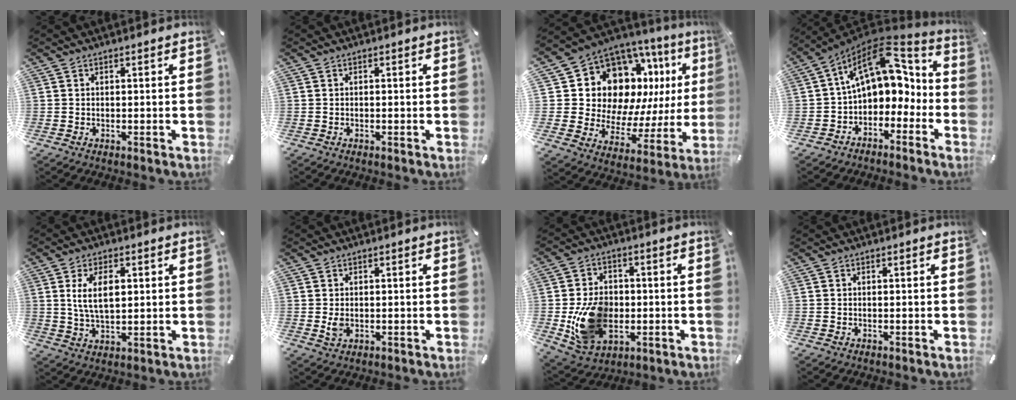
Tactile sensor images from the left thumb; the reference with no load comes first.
{"total": 0.0}
{"total": 15.6, "force": [7.7, 11.3, 7.6], "torque": [-0.128, -0.082, 0.157]}
{"total": 15.5, "force": [5.1, 10.3, 10.4], "torque": [-0.153, -0.039, 0.091]}
{"total": 8.4, "force": [2.1, 4.4, 6.8], "torque": [-0.139, -0.003, 0.030]}
{"total": 2.4, "force": [0.1, 1.8, 1.6], "torque": [-0.028, -0.004, -0.002]}
{"total": 14.4, "force": [-2.0, 11.2, 8.9], "torque": [-0.179, 0.004, -0.032]}
{"total": 0.0}